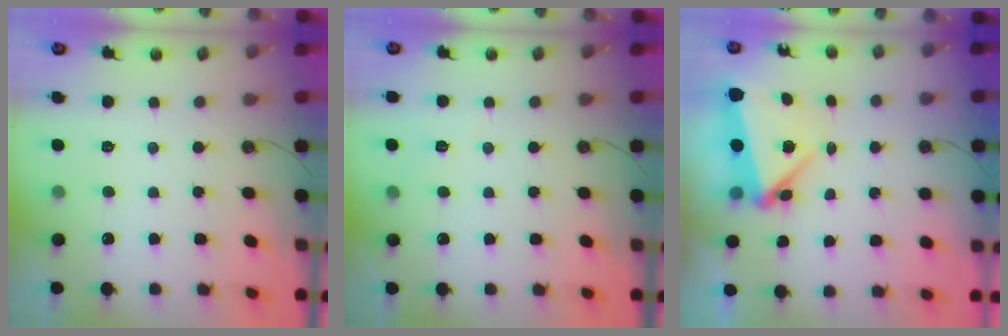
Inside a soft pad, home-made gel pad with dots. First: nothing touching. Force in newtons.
{"total": 2.6, "press": 2.3, "slide": 1.2}
{"total": 5.6, "press": 5.6, "slide": 0.2}